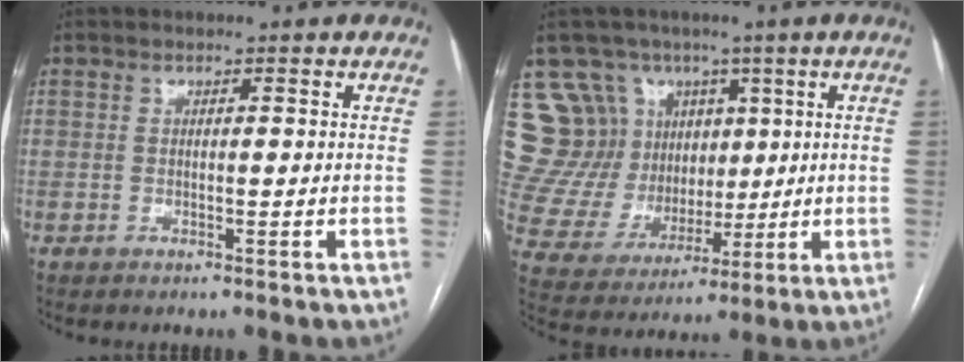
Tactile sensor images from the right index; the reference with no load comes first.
{"total": 14.2, "force": [6.6, 12.1, 3.6], "torque": [-0.090, 0.058, 0.146]}